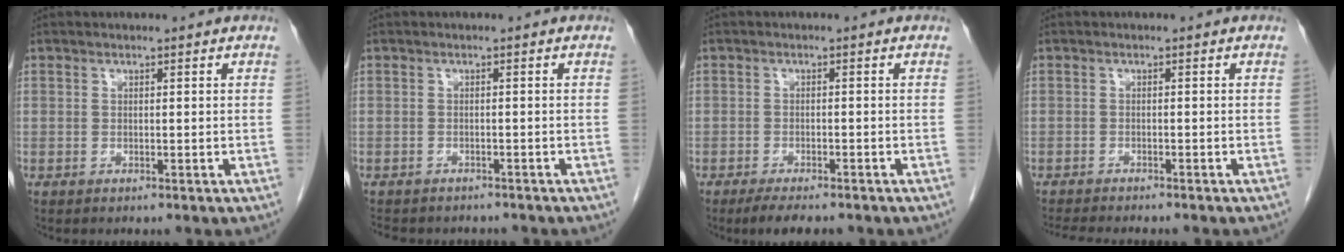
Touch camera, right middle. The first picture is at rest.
{"total": 8.1, "force": [-7.0, 3.1, 2.6], "torque": [-0.048, 0.002, -0.088]}
{"total": 5.0, "force": [-4.0, 1.4, 2.6], "torque": [-0.040, -0.008, -0.058]}
{"total": 8.1, "force": [-7.2, 1.2, 3.5], "torque": [-0.048, -0.010, -0.104]}